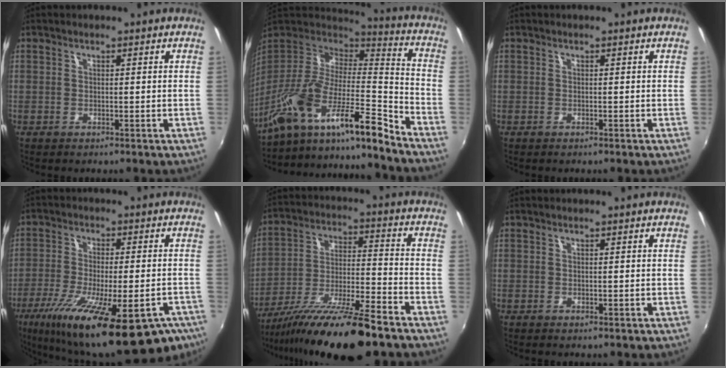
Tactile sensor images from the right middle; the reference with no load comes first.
{"total": 23.8, "force": [-17.6, 4.2, 15.5], "torque": [-0.261, -0.035, -0.309]}
{"total": 0.0}
{"total": 26.0, "force": [-17.6, 7.4, 17.7], "torque": [-0.312, -0.073, -0.258]}
{"total": 17.7, "force": [-13.6, 1.1, 11.2], "torque": [-0.216, -0.036, -0.239]}
{"total": 0.0}